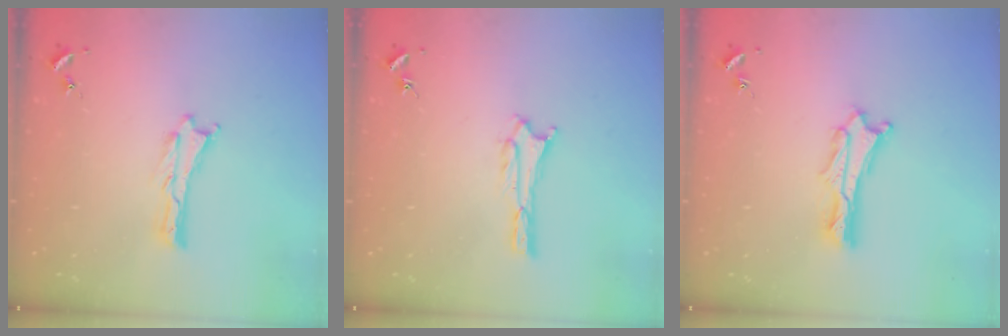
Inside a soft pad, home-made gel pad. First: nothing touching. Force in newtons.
{"total": 1.6, "press": 1.6, "slide": 0.2}
{"total": 1.9, "press": 1.9, "slide": 0.2}